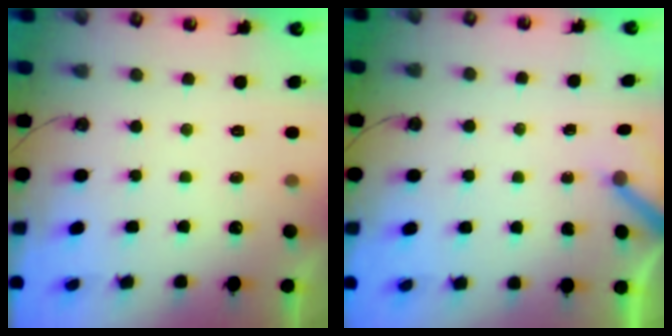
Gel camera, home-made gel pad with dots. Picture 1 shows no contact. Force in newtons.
{"total": 2.9, "press": 2.9, "slide": 0.3}